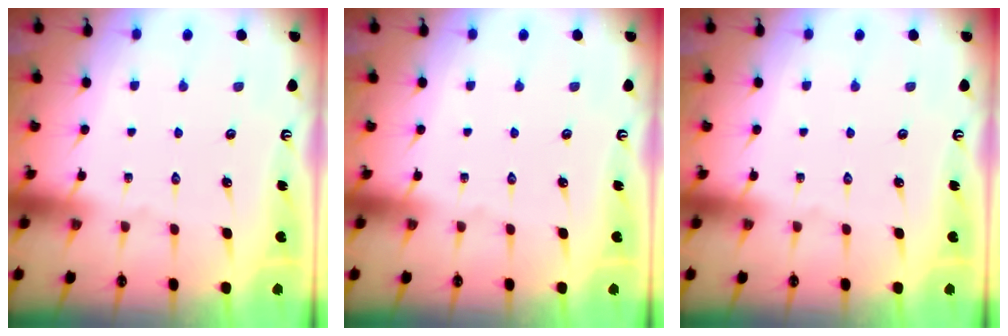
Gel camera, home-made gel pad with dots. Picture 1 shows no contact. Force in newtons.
{"total": 0.0}
{"total": 0.0}